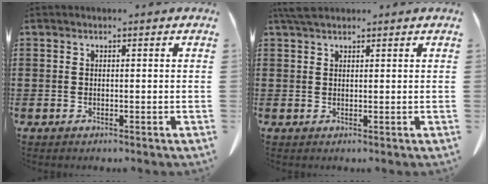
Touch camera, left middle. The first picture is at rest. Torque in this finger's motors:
{"motor_torque": [0.55, 0.58, 0.15, 0.04]}